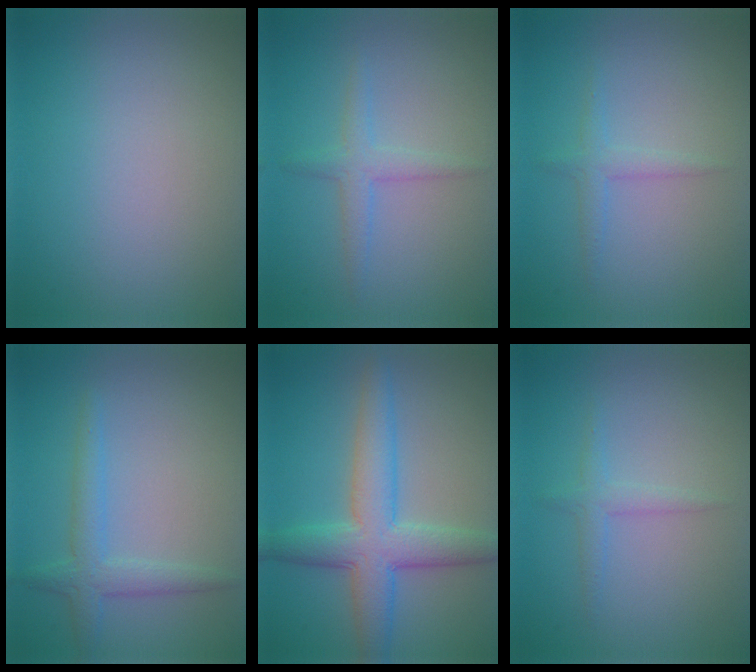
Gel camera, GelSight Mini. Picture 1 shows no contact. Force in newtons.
{"total": 2.0, "press": 2.0, "slide": 0.1}
{"total": 1.4, "press": 1.4, "slide": 0.0}
{"total": 2.6, "press": 2.6, "slide": 0.1}
{"total": 6.1, "press": 6.1, "slide": 0.1}
{"total": 1.4, "press": 1.4, "slide": 0.0}